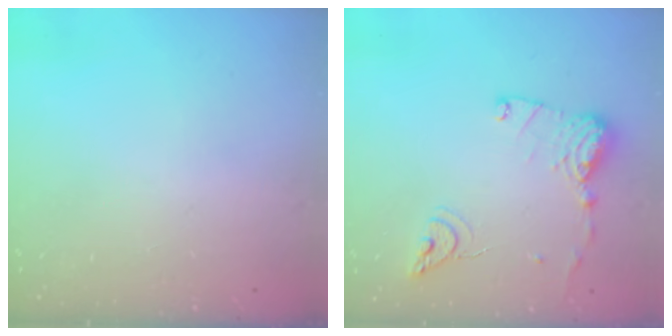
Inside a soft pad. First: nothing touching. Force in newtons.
{"total": 12.7, "press": 12.6, "slide": 1.4}